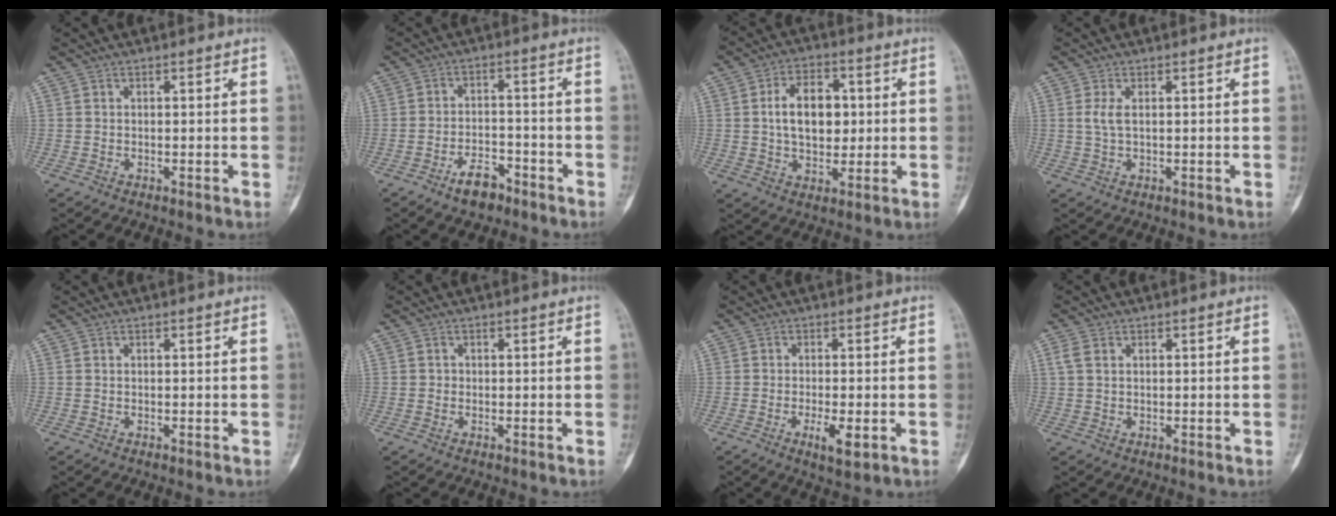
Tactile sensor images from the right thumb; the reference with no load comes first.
{"total": 5.7, "force": [-3.9, 2.8, 3.0], "torque": [-0.036, 0.032, -0.065]}
{"total": 11.2, "force": [1.3, 7.2, 8.5], "torque": [-0.116, 0.005, 0.024]}
{"total": 2.6, "force": [0.6, 1.1, 2.3], "torque": [-0.058, 0.003, 0.016]}
{"total": 0.0}
{"total": 0.5, "force": [-0.1, 0.5, 0.1], "torque": [0.005, 0.004, -0.004]}
{"total": 4.6, "force": [-1.6, 1.5, 4.1], "torque": [-0.067, -0.005, -0.023]}
{"total": 2.3, "force": [0.9, 1.4, 1.6], "torque": [-0.043, 0.007, 0.022]}